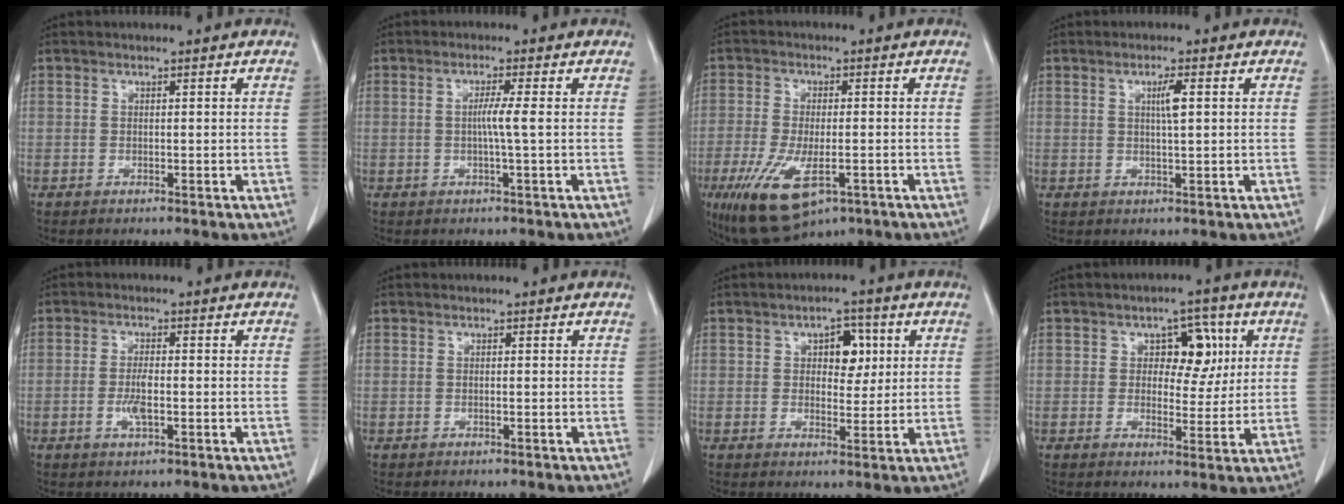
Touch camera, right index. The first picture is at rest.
{"total": 2.7, "force": [-0.1, -0.7, 2.6], "torque": [-0.047, -0.001, -0.004]}
{"total": 11.8, "force": [-5.6, 4.4, 9.4], "torque": [-0.180, -0.022, -0.085]}
{"total": 2.7, "force": [0.7, 0.0, 2.6], "torque": [-0.046, -0.001, 0.012]}
{"total": 3.3, "force": [-0.8, 0.8, 3.1], "torque": [-0.067, -0.003, -0.013]}
{"total": 0.0}
{"total": 5.0, "force": [1.5, 2.9, 3.8], "torque": [-0.050, 0.012, 0.024]}
{"total": 6.6, "force": [1.9, 3.9, 5.0], "torque": [-0.056, 0.014, 0.028]}